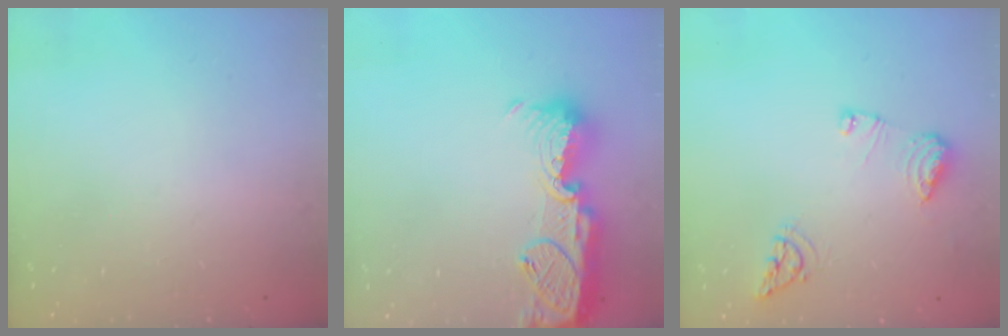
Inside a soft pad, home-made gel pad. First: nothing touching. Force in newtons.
{"total": 14.9, "press": 14.9, "slide": 1.0}
{"total": 9.7, "press": 9.6, "slide": 1.1}